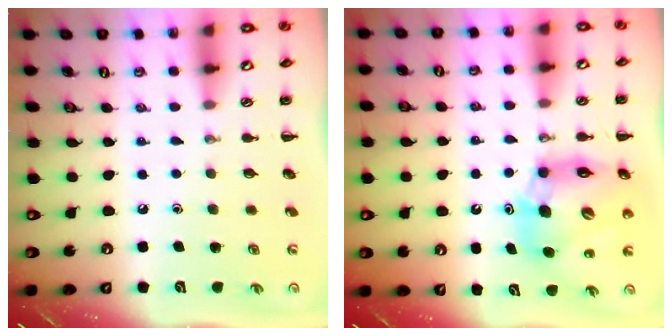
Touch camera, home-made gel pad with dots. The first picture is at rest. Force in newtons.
{"total": 13.7, "press": 13.1, "slide": 3.8}